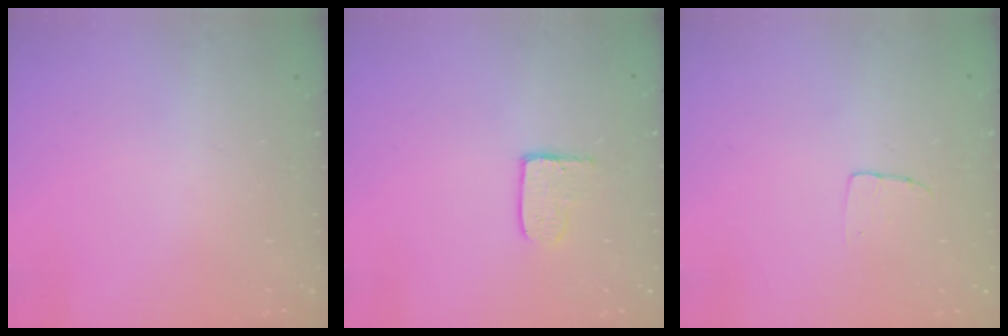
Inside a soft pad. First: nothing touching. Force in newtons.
{"total": 3.9, "press": 3.9, "slide": 0.4}
{"total": 2.9, "press": 2.9, "slide": 0.1}